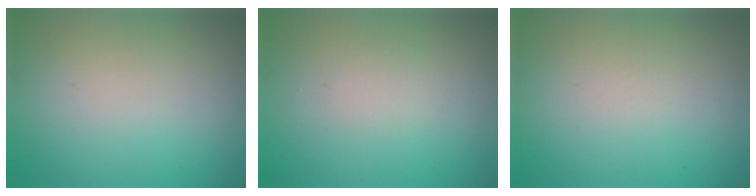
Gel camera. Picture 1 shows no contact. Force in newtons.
{"total": 0.7, "press": 0.7, "slide": 0.0}
{"total": 0.0}